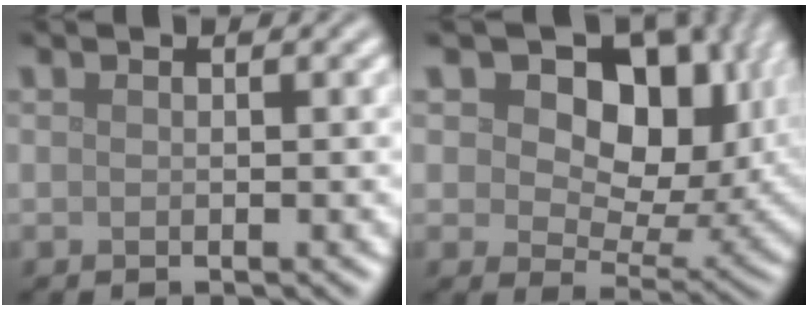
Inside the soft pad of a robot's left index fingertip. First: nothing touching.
{"total": 13.0, "force": [5.0, 7.9, 9.1], "torque": [-0.119, 0.005, 0.073]}